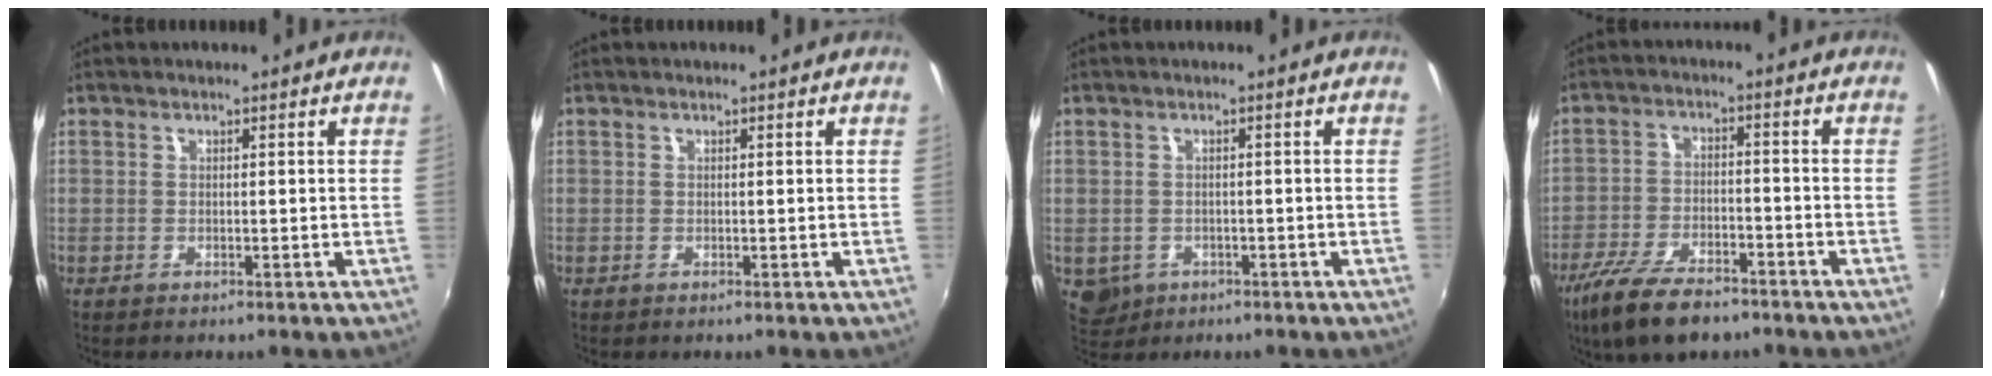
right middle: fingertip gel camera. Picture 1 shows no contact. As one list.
[{"total": 0.0}, {"total": 4.1, "force": [-1.5, 3.5, 1.6], "torque": [-0.036, -0.006, -0.014]}, {"total": 12.4, "force": [-9.2, 4.4, 7.1], "torque": [-0.165, -0.026, -0.166]}]